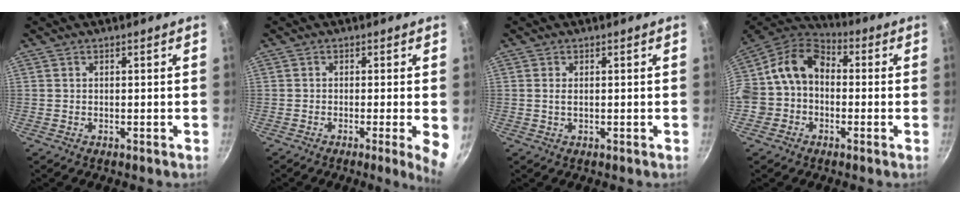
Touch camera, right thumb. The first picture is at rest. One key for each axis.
{"total": 5.2, "fx": -1.2, "fy": 0.4, "fz": 5.1, "tx": -0.058, "ty": -0.002, "tz": -0.018}
{"total": 1.3, "fx": 0.2, "fy": 0.7, "fz": 1.1, "tx": -0.021, "ty": 0.001, "tz": 0.002}
{"total": 14.6, "fx": -0.8, "fy": 11.7, "fz": 8.7, "tx": -0.139, "ty": 0.049, "tz": -0.030}